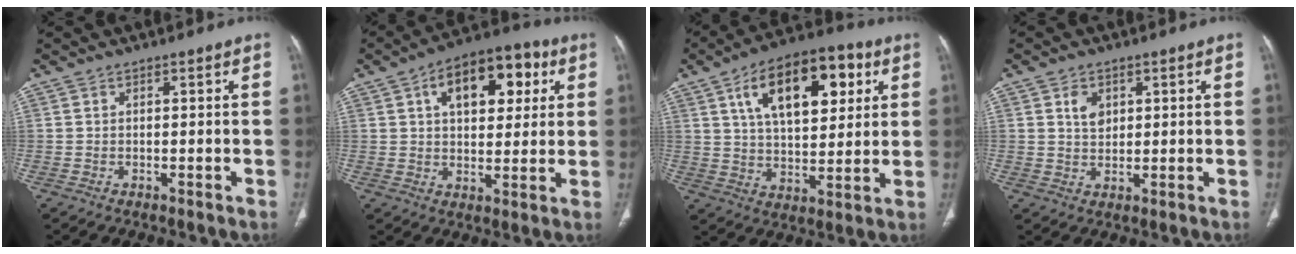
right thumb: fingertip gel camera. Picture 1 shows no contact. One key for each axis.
{"total": 15.3, "fx": 5.3, "fy": 8.7, "fz": 11.4, "tx": -0.120, "ty": 0.011, "tz": 0.076}
{"total": 19.2, "fx": 7.3, "fy": 9.9, "fz": 14.7, "tx": -0.189, "ty": -0.005, "tz": 0.116}
{"total": 3.7, "fx": 1.5, "fy": 2.7, "fz": 2.0, "tx": -0.014, "ty": -0.007, "tz": 0.028}